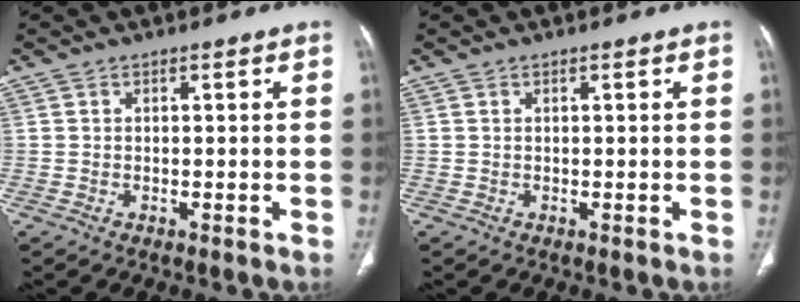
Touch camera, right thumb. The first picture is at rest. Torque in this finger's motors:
{"motor_torque": [0.00, 0.00, -0.04, 0.03, 0.01]}